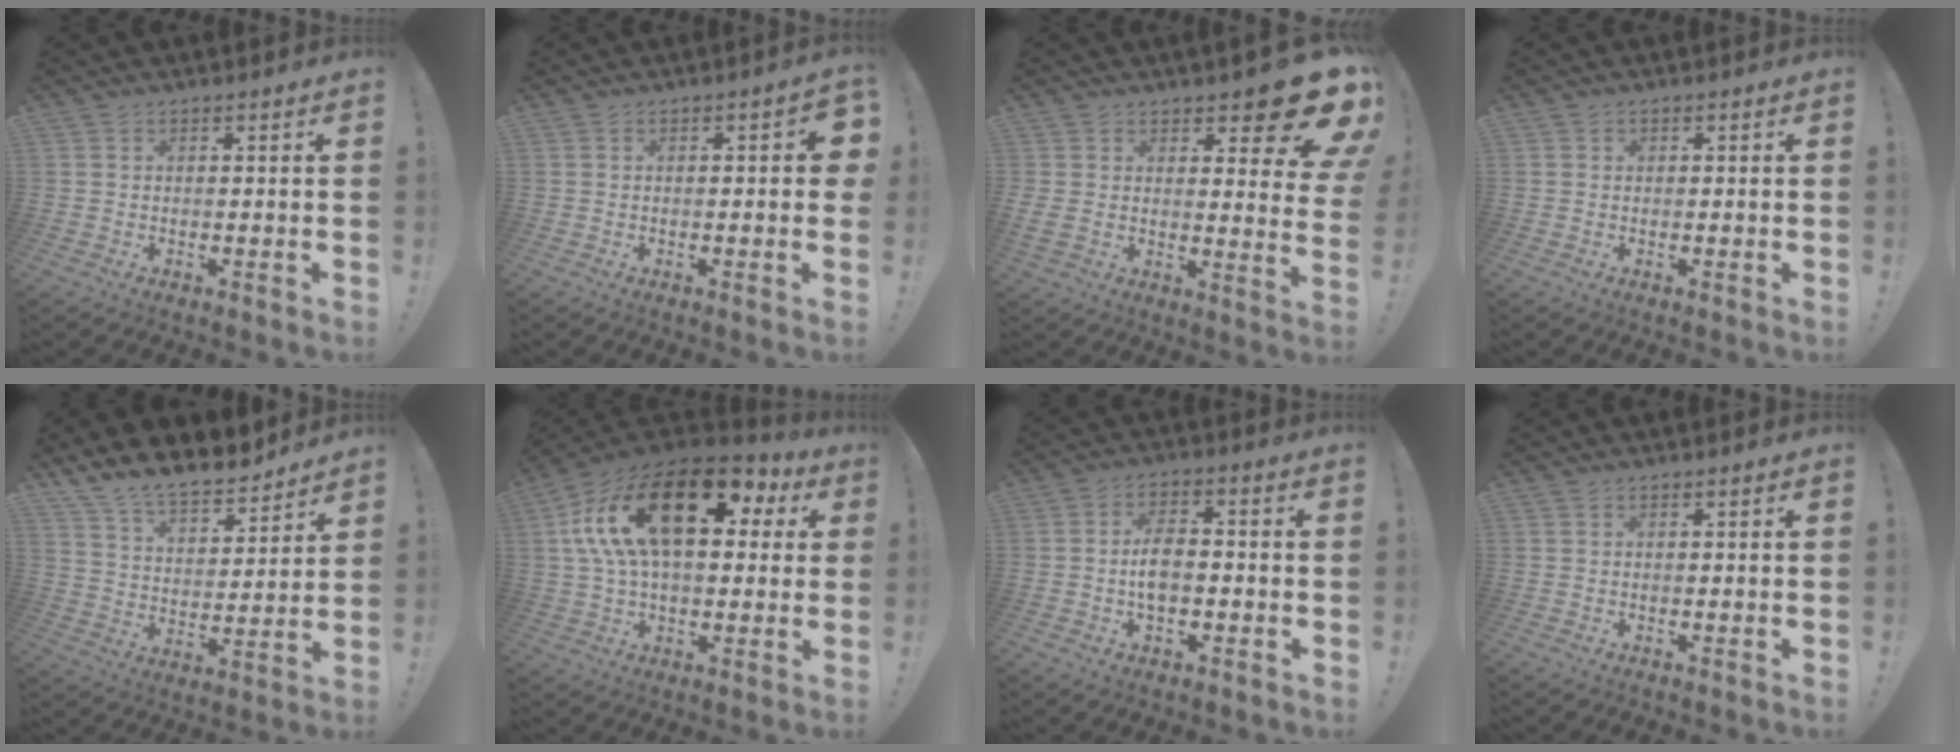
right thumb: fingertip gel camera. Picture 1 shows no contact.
{"total": 2.6, "force": [-0.2, 1.0, 2.3], "torque": [-0.024, 0.000, -0.006]}
{"total": 13.3, "force": [8.5, 4.6, 9.0], "torque": [-0.108, -0.080, 0.144]}
{"total": 0.5, "force": [0.3, 0.4, -0.1], "torque": [0.005, -0.001, 0.005]}
{"total": 11.3, "force": [10.1, 3.8, 3.2], "torque": [-0.072, -0.084, 0.186]}
{"total": 25.0, "force": [8.2, 12.1, 20.3], "torque": [-0.365, -0.033, 0.139]}
{"total": 7.1, "force": [-1.4, 3.9, 5.8], "torque": [-0.104, 0.004, -0.026]}
{"total": 0.0}